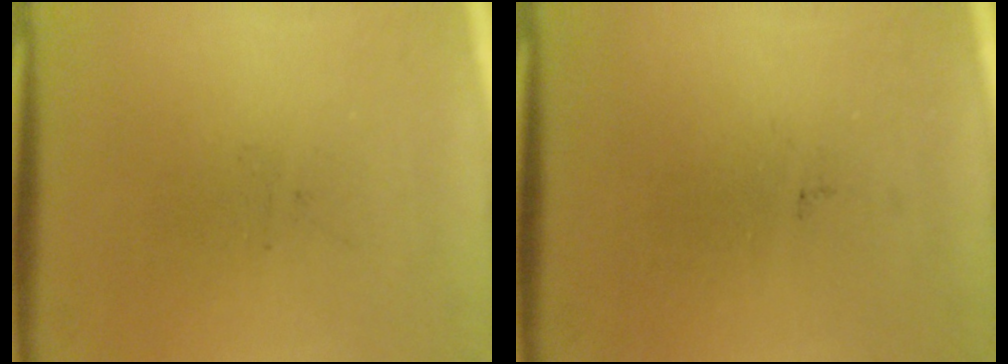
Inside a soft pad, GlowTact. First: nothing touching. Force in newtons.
{"total": 0.0}